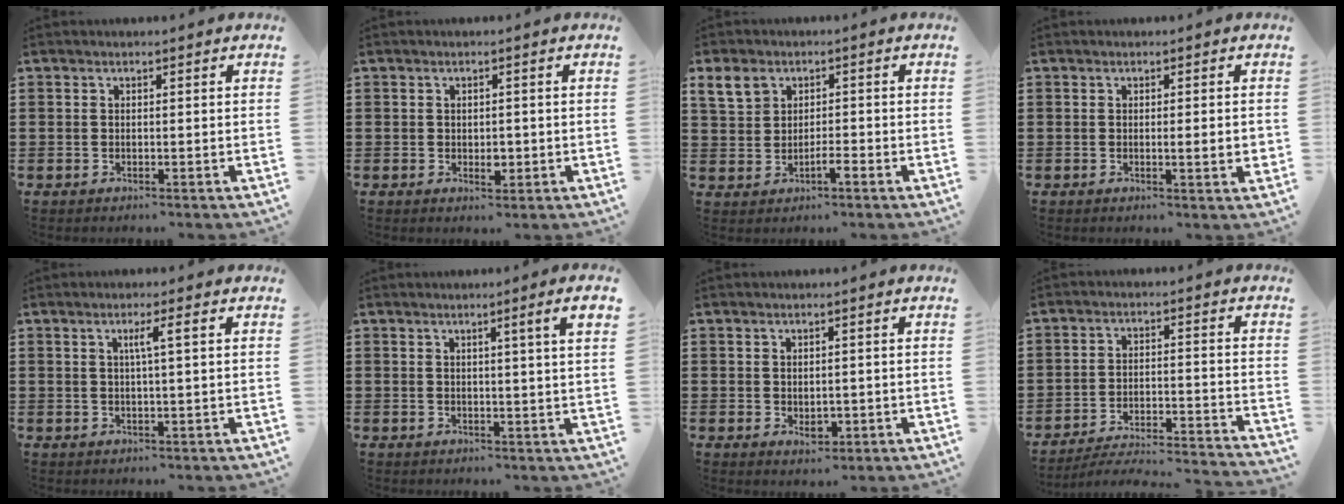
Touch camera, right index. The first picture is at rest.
{"total": 2.3, "force": [-0.3, 1.3, 1.8], "torque": [-0.025, -0.001, -0.007]}
{"total": 4.2, "force": [0.6, 2.9, 3.0], "torque": [-0.075, 0.009, 0.007]}
{"total": 2.5, "force": [-0.2, 0.2, 2.5], "torque": [-0.042, -0.005, -0.004]}
{"total": 2.7, "force": [0.6, -0.2, 2.6], "torque": [-0.050, -0.001, 0.005]}
{"total": 3.3, "force": [1.4, -0.7, 2.9], "torque": [-0.056, -0.006, 0.022]}
{"total": 2.0, "force": [0.0, 1.4, 1.4], "torque": [-0.020, -0.002, -0.001]}
{"total": 4.1, "force": [-3.9, 0.2, 1.2], "torque": [-0.034, -0.010, -0.084]}